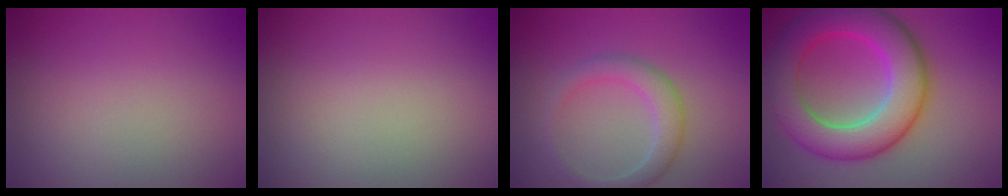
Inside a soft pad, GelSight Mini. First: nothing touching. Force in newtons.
{"total": 0.0}
{"total": 3.0, "press": 3.0, "slide": 0.1}
{"total": 9.6, "press": 9.6, "slide": 0.0}